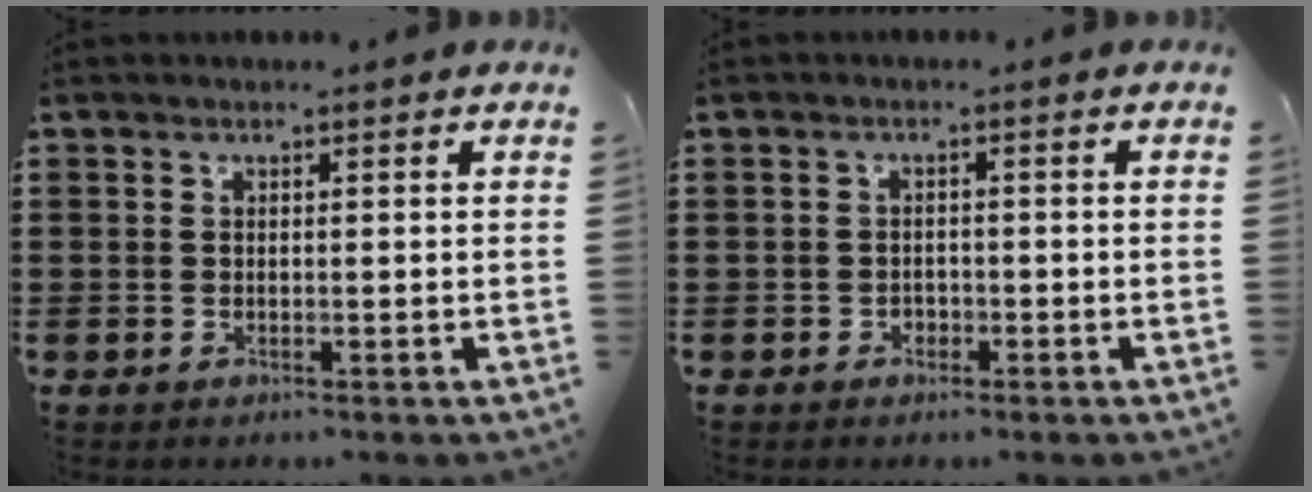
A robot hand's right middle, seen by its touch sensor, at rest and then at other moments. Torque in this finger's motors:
{"motor_torque": [0.53, 0.00, 0.00, 0.00]}